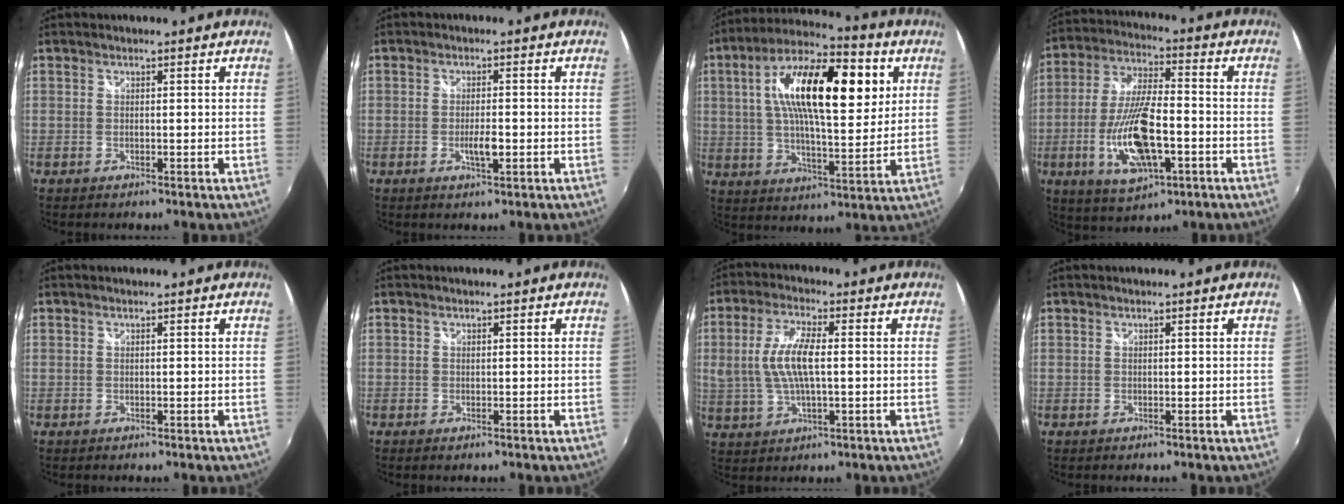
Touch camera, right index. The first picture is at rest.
{"total": 3.1, "force": [-1.0, 1.1, 2.8], "torque": [-0.051, -0.003, -0.017]}
{"total": 21.2, "force": [5.8, 7.8, 18.8], "torque": [-0.331, 0.032, 0.086]}
{"total": 15.9, "force": [-4.9, 6.0, 13.9], "torque": [-0.288, -0.012, -0.084]}
{"total": 0.0}
{"total": 0.6, "force": [-0.3, 0.4, 0.2], "torque": [-0.003, -0.004, -0.008]}
{"total": 9.1, "force": [0.3, 3.0, 8.6], "torque": [-0.174, 0.002, 0.009]}
{"total": 0.0}